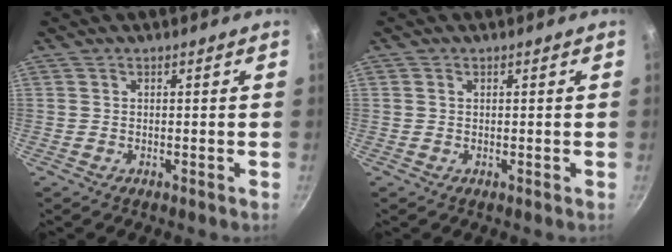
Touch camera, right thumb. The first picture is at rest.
{"total": 0.7, "force": [0.2, 0.5, 0.4], "torque": [-0.008, 0.002, 0.004]}